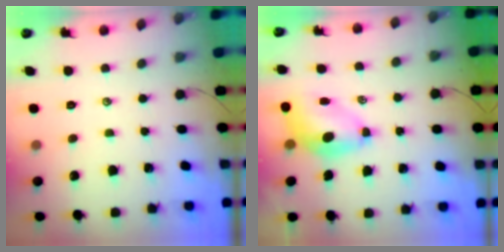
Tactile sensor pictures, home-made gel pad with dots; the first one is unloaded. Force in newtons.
{"total": 6.8, "press": 6.6, "slide": 1.7}